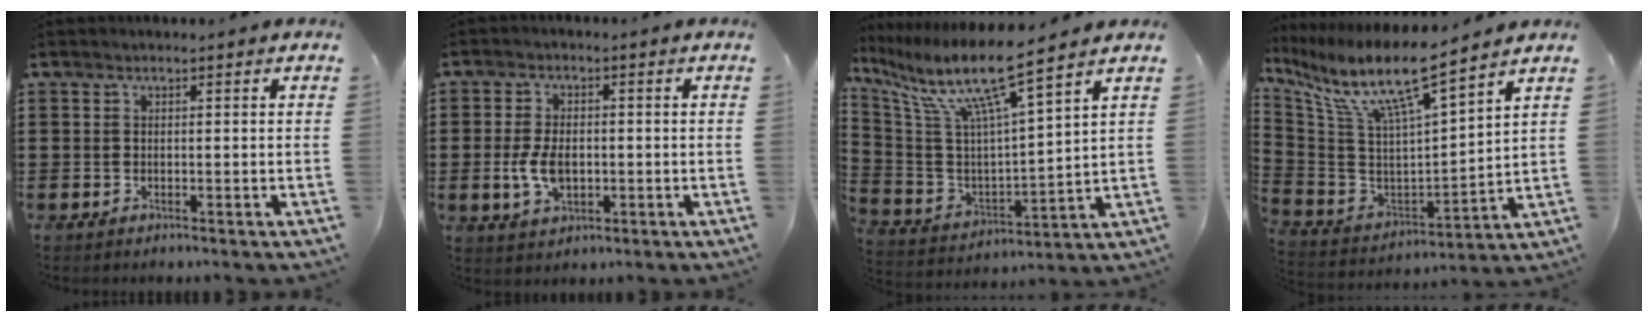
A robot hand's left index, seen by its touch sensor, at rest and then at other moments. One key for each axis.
{"total": 5.6, "fx": -0.8, "fy": 3.2, "fz": 4.5, "tx": -0.101, "ty": -0.001, "tz": -0.019}
{"total": 11.8, "fx": 8.4, "fy": 0.7, "fz": 8.3, "tx": -0.190, "ty": -0.055, "tz": 0.135}
{"total": 10.8, "fx": 7.4, "fy": 0.9, "fz": 7.9, "tx": -0.185, "ty": -0.057, "tz": 0.118}